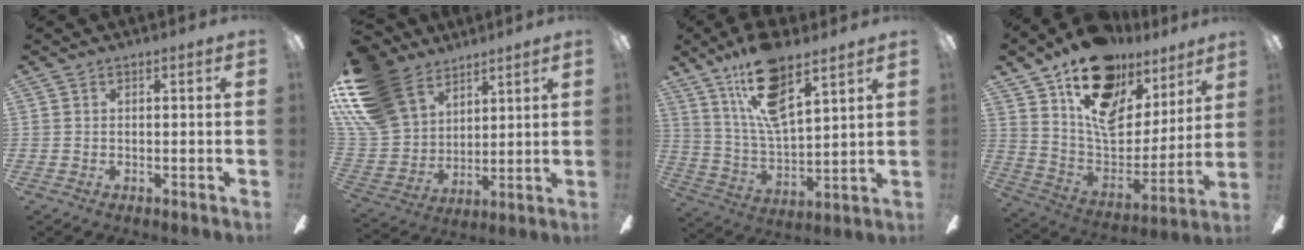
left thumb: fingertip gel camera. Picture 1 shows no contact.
{"total": 20.0, "force": [12.1, 13.0, 9.1], "torque": [-0.226, -0.052, 0.232]}
{"total": 16.6, "force": [10.8, 5.7, 11.2], "torque": [-0.222, -0.036, 0.188]}
{"total": 20.1, "force": [12.4, 11.8, 10.5], "torque": [-0.157, -0.080, 0.219]}